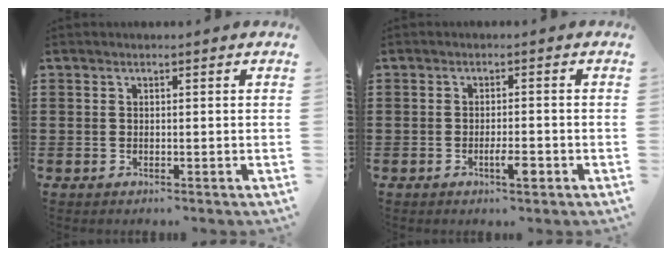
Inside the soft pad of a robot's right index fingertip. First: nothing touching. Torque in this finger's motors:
{"motor_torque": [1.34, 0.50, 0.52, 0.14]}